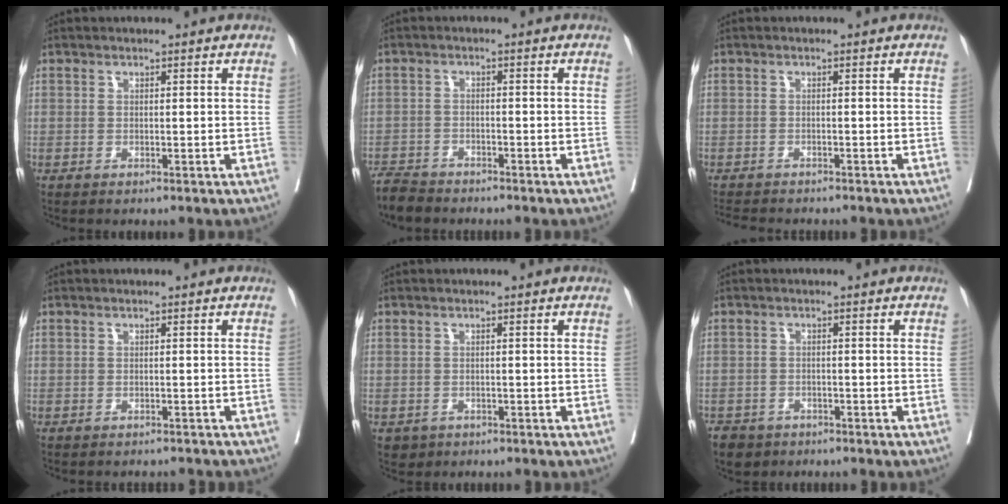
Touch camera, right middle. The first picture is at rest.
{"total": 4.3, "force": [-4.1, 1.0, 0.7], "torque": [-0.015, -0.013, -0.079]}
{"total": 6.1, "force": [-5.5, 1.2, 2.2], "torque": [-0.035, -0.009, -0.084]}
{"total": 4.7, "force": [-4.4, 1.2, 1.1], "torque": [-0.011, -0.005, -0.051]}
{"total": 2.0, "force": [-1.1, 1.6, 0.2], "torque": [-0.005, 0.002, -0.014]}
{"total": 3.9, "force": [-2.9, 2.5, 0.6], "torque": [-0.013, 0.002, -0.049]}